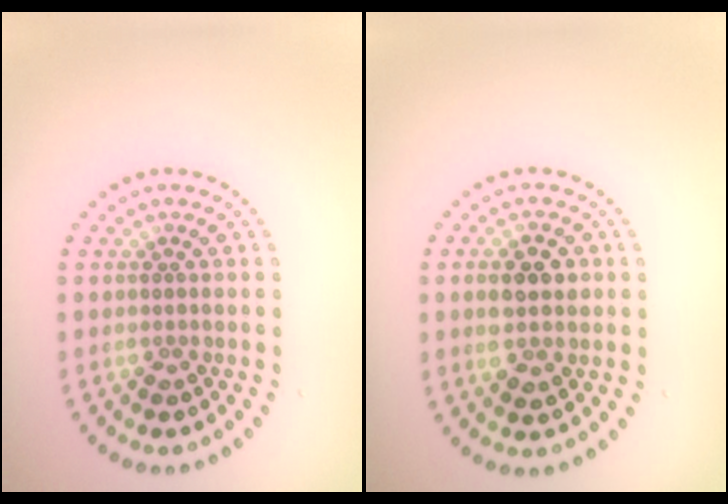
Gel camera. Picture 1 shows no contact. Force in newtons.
{"total": 3.8, "press": 3.7, "slide": 0.3}